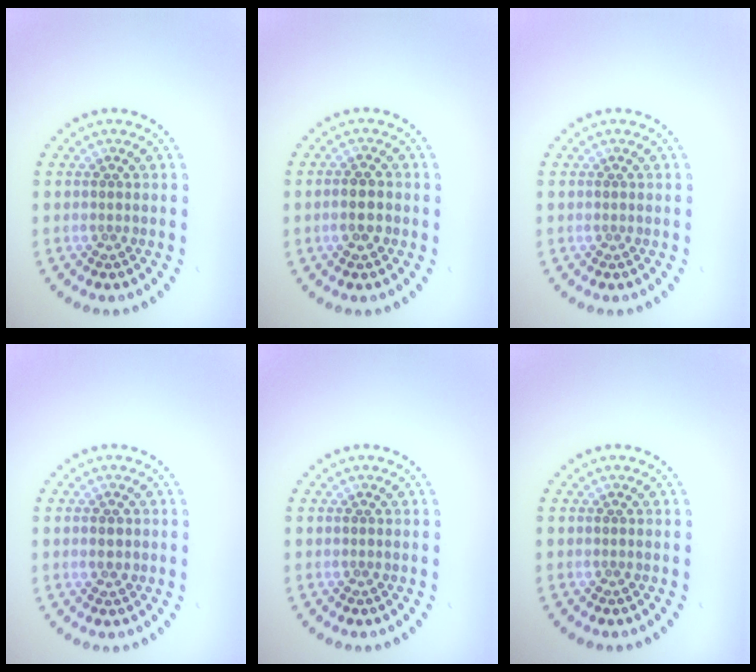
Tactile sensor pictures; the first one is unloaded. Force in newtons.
{"total": 2.4, "press": 2.3, "slide": 0.6}
{"total": 0.0}
{"total": 1.8, "press": 1.8, "slide": 0.2}
{"total": 0.0}
{"total": 0.0}